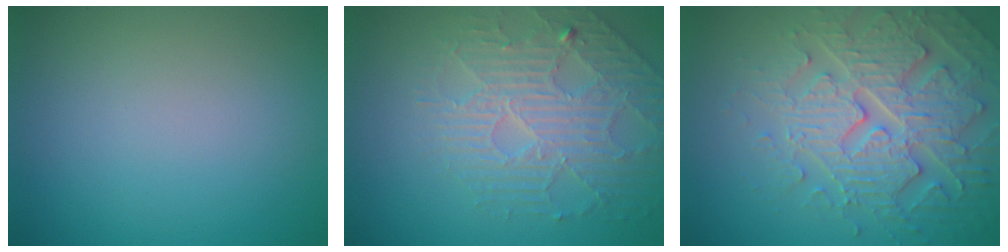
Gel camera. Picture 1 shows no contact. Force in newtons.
{"total": 4.2, "press": 3.9, "slide": 1.5}
{"total": 5.5, "press": 5.3, "slide": 1.4}